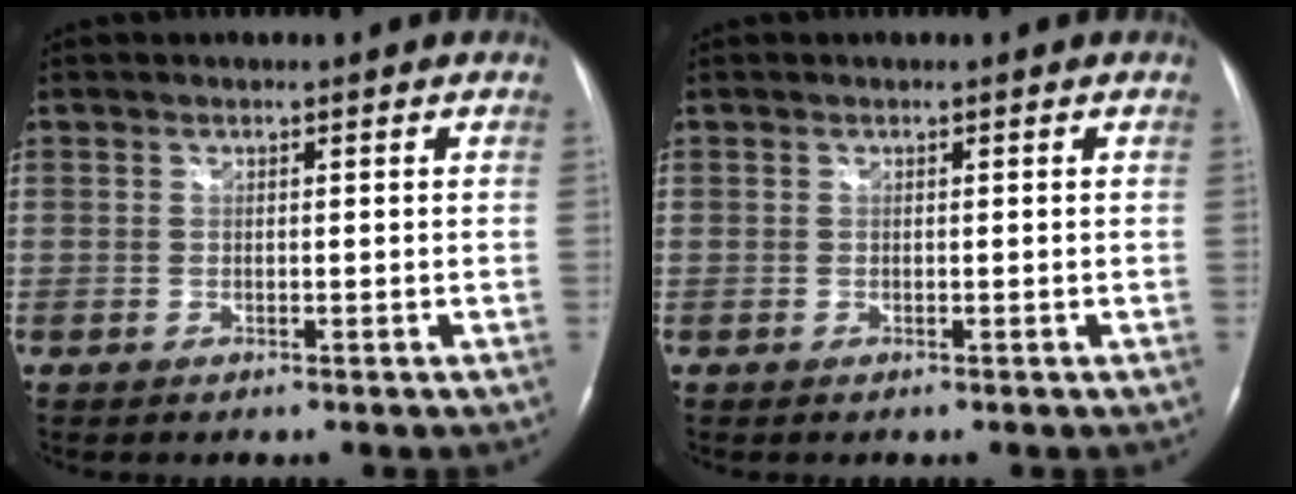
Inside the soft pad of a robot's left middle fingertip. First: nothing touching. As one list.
[{"total": 0.0}]